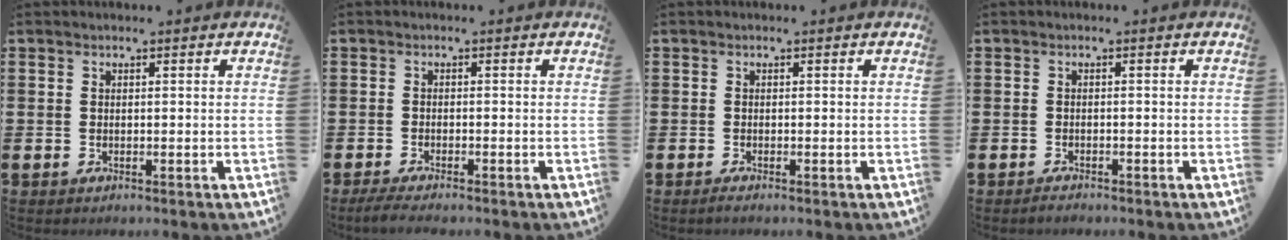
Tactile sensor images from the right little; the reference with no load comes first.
{"total": 1.6, "force": [-1.3, 0.1, 1.0], "torque": [-0.018, 0.000, -0.025]}
{"total": 0.5, "force": [-0.2, 0.0, 0.5], "torque": [-0.009, -0.002, -0.003]}
{"total": 0.6, "force": [-0.5, 0.1, 0.2], "torque": [-0.005, -0.003, -0.010]}